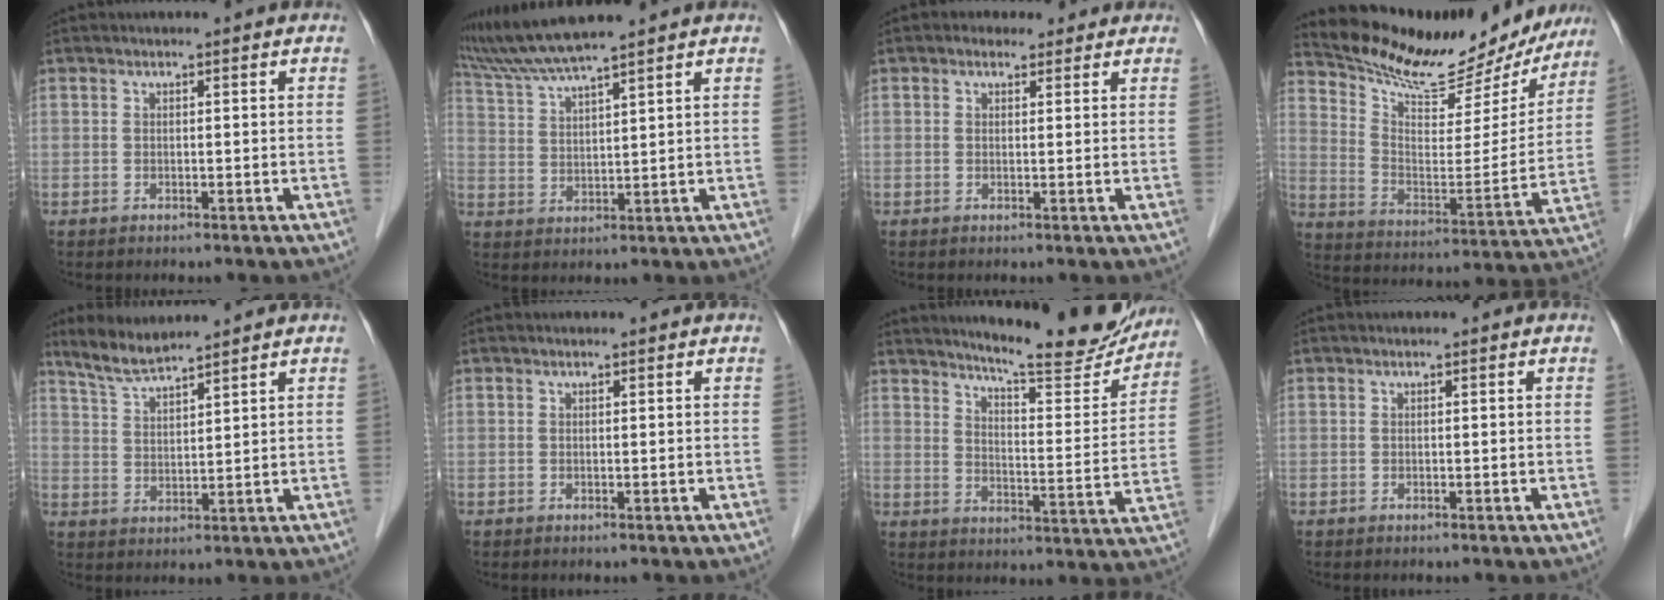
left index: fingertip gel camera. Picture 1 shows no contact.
{"total": 8.3, "force": [7.3, -1.4, 3.5], "torque": [-0.078, 0.015, 0.146]}
{"total": 2.8, "force": [1.8, 2.0, 0.7], "torque": [-0.007, 0.012, 0.022]}
{"total": 21.2, "force": [19.5, 5.8, 6.2], "torque": [-0.100, -0.027, 0.278]}
{"total": 5.3, "force": [5.0, 0.0, 1.9], "torque": [-0.045, 0.001, 0.106]}
{"total": 0.0}
{"total": 17.3, "force": [15.9, 1.9, 6.5], "torque": [-0.092, -0.054, 0.205]}
{"total": 0.0}